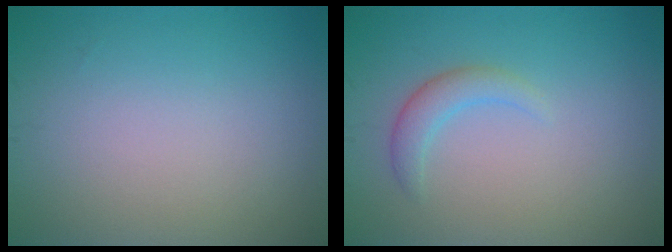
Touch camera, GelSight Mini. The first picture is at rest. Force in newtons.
{"total": 1.9, "press": 1.9, "slide": 0.0}